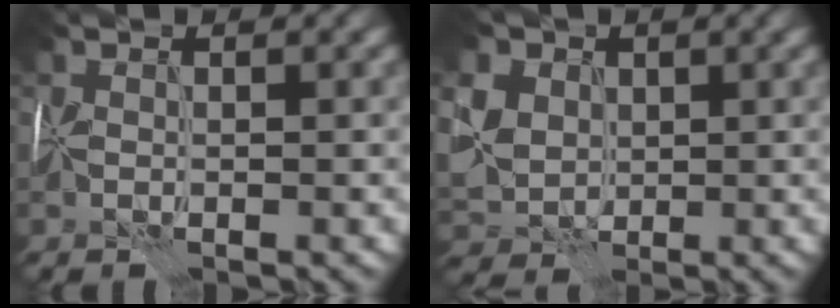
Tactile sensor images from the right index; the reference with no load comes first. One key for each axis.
{"total": 7.3, "fx": 2.0, "fy": 6.0, "fz": 3.6, "tx": -0.099, "ty": 0.024, "tz": 0.025}